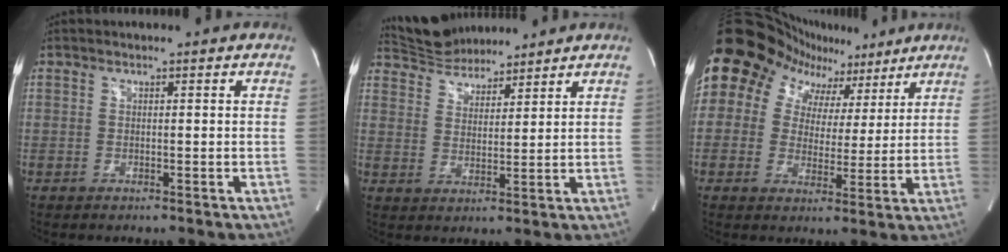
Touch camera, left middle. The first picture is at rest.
{"total": 8.5, "force": [8.1, 2.2, 1.6], "torque": [-0.034, 0.015, 0.149]}
{"total": 21.0, "force": [11.3, 16.1, 7.4], "torque": [-0.187, 0.086, 0.177]}